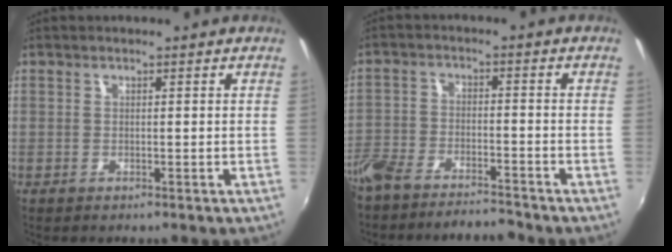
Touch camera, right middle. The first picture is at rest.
{"total": 9.3, "force": [-8.3, 2.6, 3.4], "torque": [-0.092, -0.006, -0.145]}